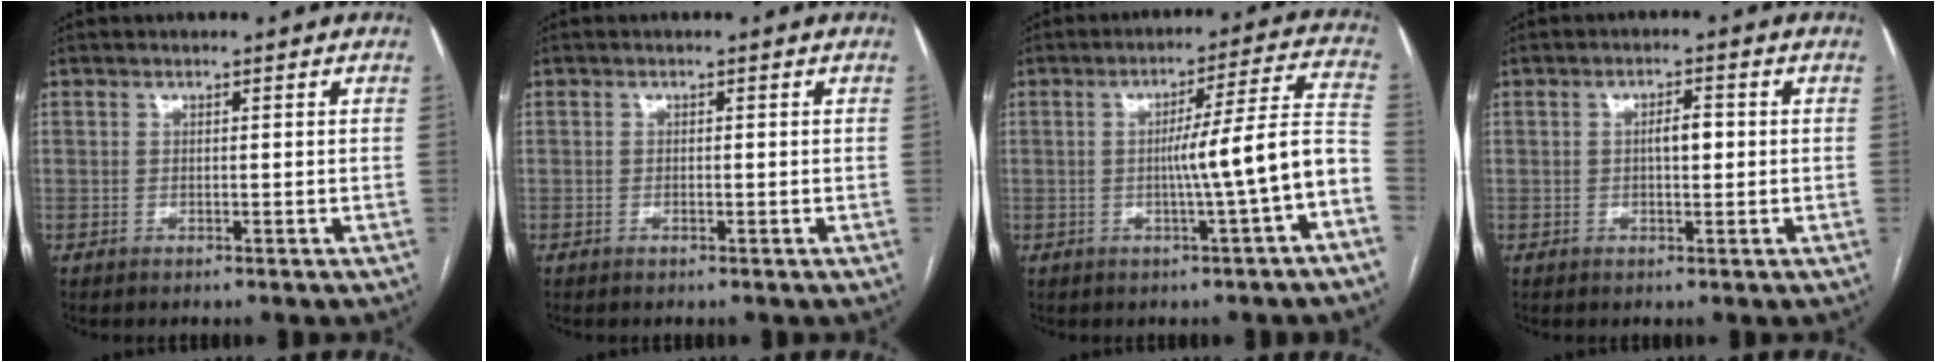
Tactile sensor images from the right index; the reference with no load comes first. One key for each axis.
{"total": 0.5, "fx": -0.2, "fy": 0.2, "fz": 0.5, "tx": -0.011, "ty": -0.001, "tz": -0.003}
{"total": 10.5, "fx": -3.0, "fy": -1.2, "fz": 10.0, "tx": -0.134, "ty": 0.023, "tz": -0.040}
{"total": 2.7, "fx": 0.1, "fy": 1.0, "fz": 2.5, "tx": -0.041, "ty": 0.005, "tz": 0.000}